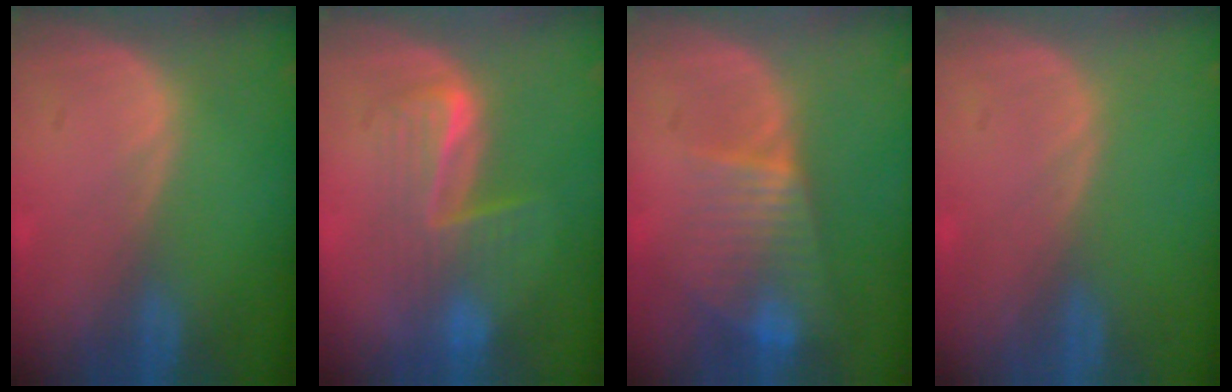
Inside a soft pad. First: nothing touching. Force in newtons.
{"total": 6.4, "press": 6.2, "slide": 1.5}
{"total": 8.1, "press": 7.0, "slide": 4.2}
{"total": 0.0}